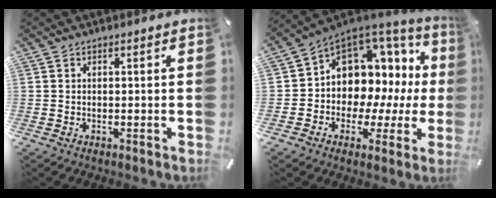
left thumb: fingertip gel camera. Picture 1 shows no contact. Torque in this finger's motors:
{"motor_torque": [2.50, 2.51, 1.91, -0.07, 0.15]}